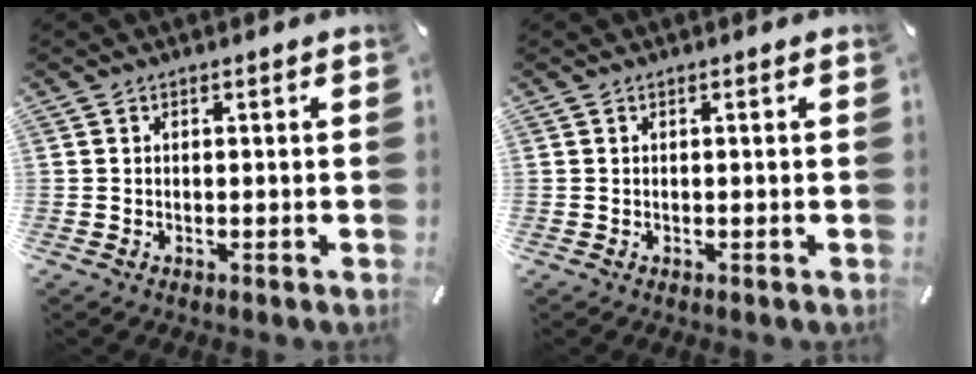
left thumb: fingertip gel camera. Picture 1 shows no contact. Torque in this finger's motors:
{"motor_torque": [0.00, 0.00, 0.00, 0.00, 0.00]}